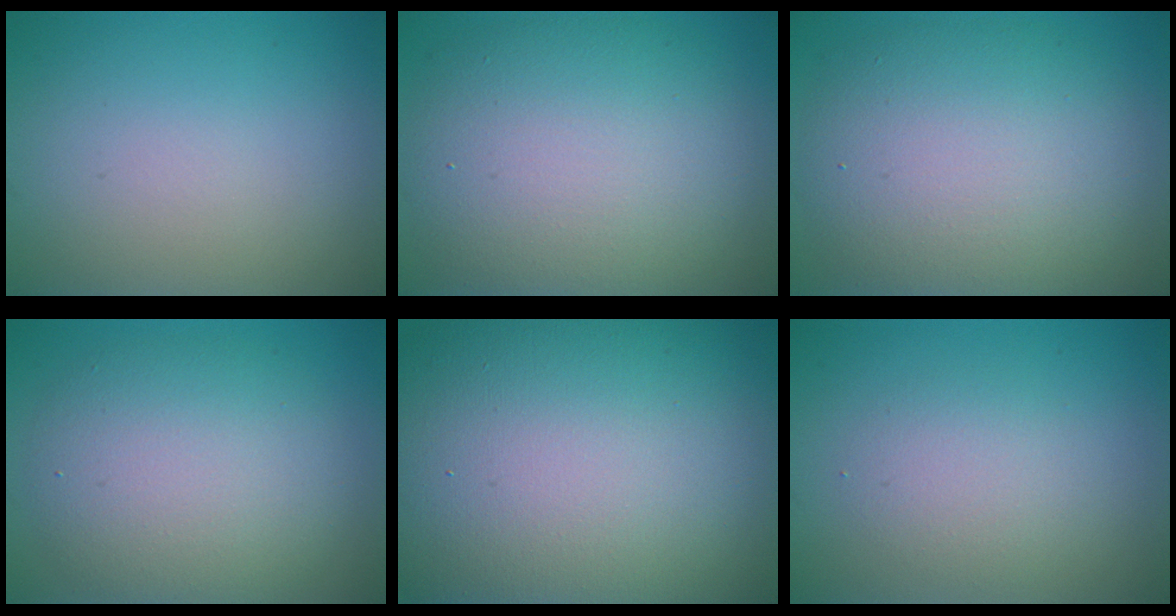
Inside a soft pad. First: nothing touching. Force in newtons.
{"total": 11.1, "press": 11.1, "slide": 0.5}
{"total": 9.5, "press": 9.5, "slide": 0.3}
{"total": 6.6, "press": 6.6, "slide": 0.4}
{"total": 22.5, "press": 22.5, "slide": 1.0}
{"total": 2.4, "press": 2.4, "slide": 0.2}